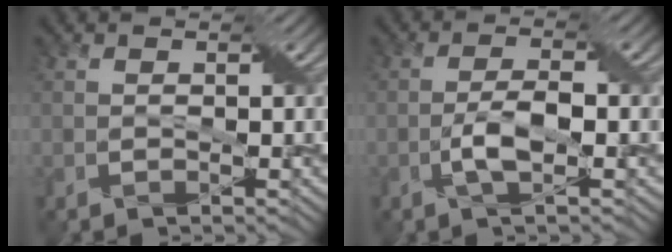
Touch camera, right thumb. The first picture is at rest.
{"total": 3.7, "force": [-1.4, 1.1, 3.3], "torque": [-0.070, 0.008, -0.031]}